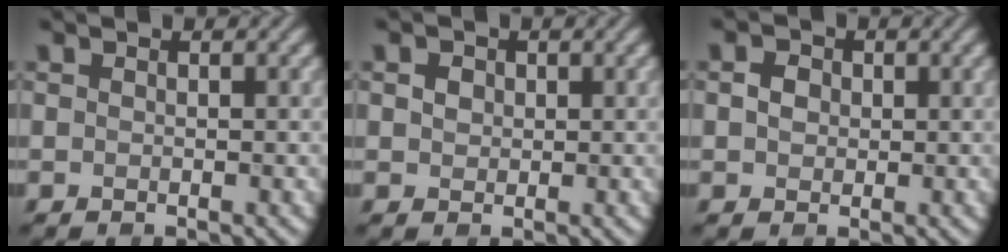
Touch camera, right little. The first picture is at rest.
{"total": 1.2, "force": [0.3, 1.0, 0.5], "torque": [-0.008, 0.000, 0.006]}
{"total": 1.7, "force": [0.2, 1.4, 0.8], "torque": [-0.016, 0.003, -0.001]}